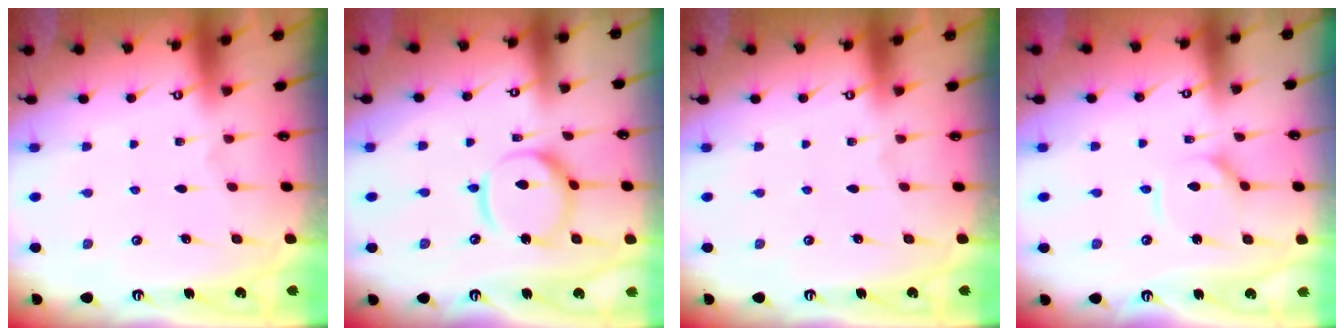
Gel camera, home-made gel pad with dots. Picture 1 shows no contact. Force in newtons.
{"total": 12.8, "press": 12.7, "slide": 1.4}
{"total": 0.0}
{"total": 4.1, "press": 4.0, "slide": 0.4}